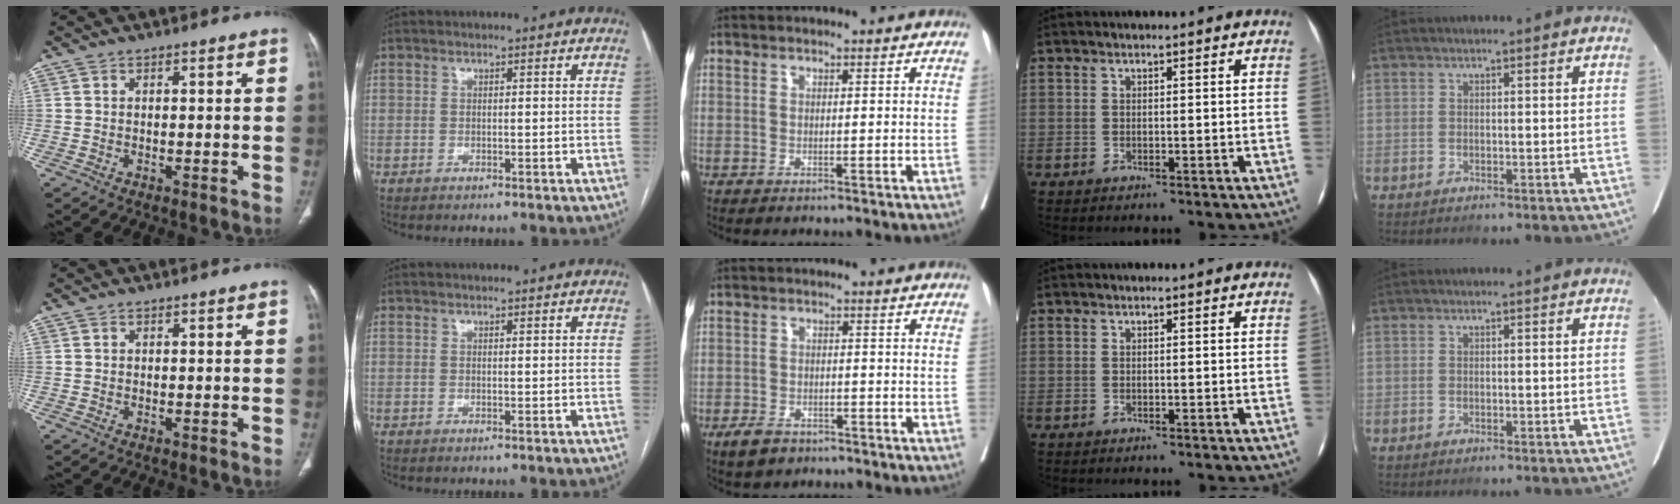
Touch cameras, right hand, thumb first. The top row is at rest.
{"middle": {"total": 3.5, "force": [-2.5, 1.8, 1.6], "torque": [-0.032, 0.000, -0.038]}}